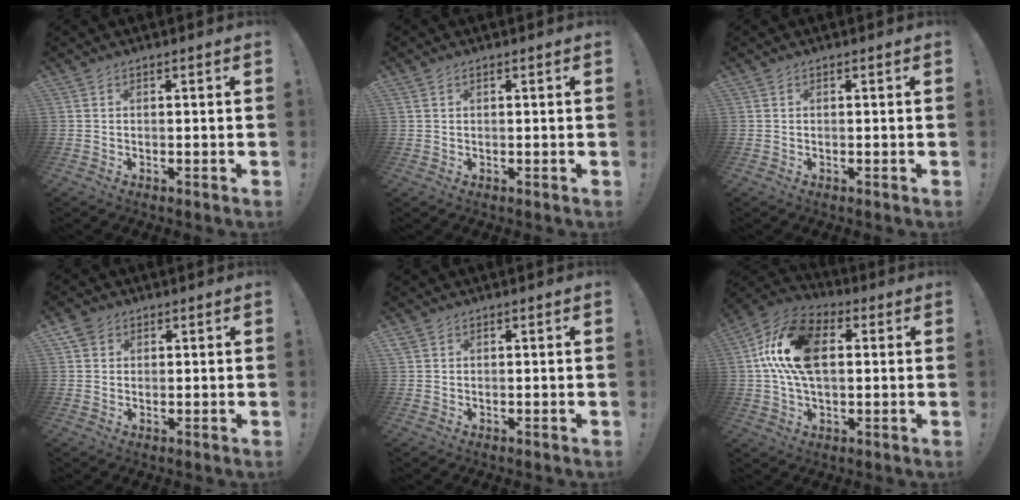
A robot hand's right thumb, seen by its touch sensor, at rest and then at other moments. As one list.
[{"total": 0.9, "force": [0.5, 0.7, 0.4], "torque": [-0.002, 0.001, 0.008]}, {"total": 0.0}, {"total": 3.6, "force": [2.1, 2.8, 0.8], "torque": [-0.008, -0.007, 0.039]}, {"total": 1.6, "force": [1.0, 1.2, 0.5], "torque": [-0.001, -0.002, 0.018]}, {"total": 19.1, "force": [3.4, 11.6, 14.8], "torque": [-0.272, 0.014, 0.057]}]